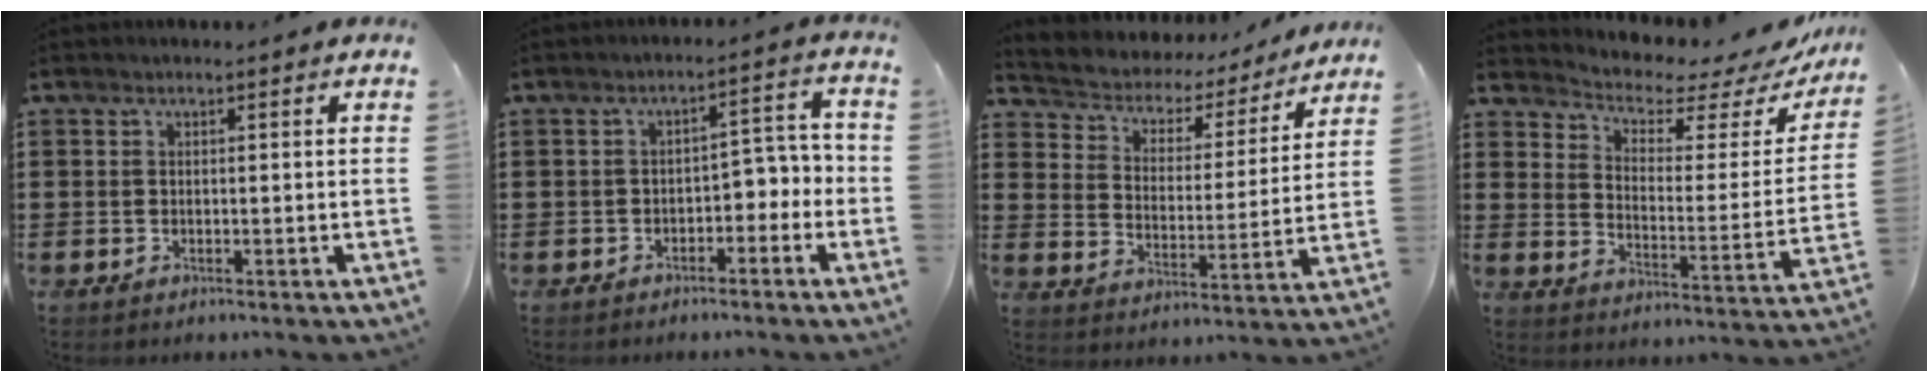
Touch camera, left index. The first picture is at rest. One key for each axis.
{"total": 3.5, "fx": -2.7, "fy": 1.6, "fz": 1.6, "tx": -0.033, "ty": 0.007, "tz": -0.058}
{"total": 3.6, "fx": 3.1, "fy": 1.7, "fz": 0.3, "tx": -0.031, "ty": -0.026, "tz": 0.043}
{"total": 3.6, "fx": 3.2, "fy": 1.2, "fz": 1.3, "tx": -0.039, "ty": -0.031, "tz": 0.046}